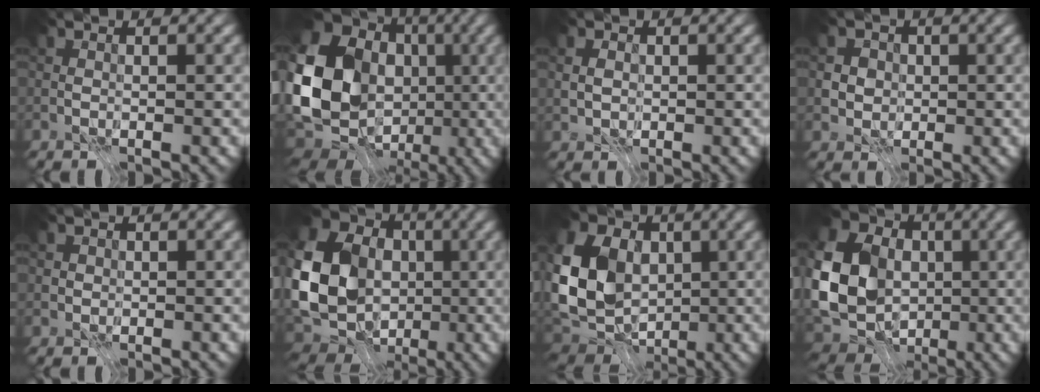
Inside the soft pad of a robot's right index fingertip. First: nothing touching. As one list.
[{"total": 17.7, "force": [-1.1, 14.5, 10.1], "torque": [-0.227, -0.009, -0.012]}, {"total": 1.7, "force": [0.0, 1.5, 1.0], "torque": [-0.023, -0.001, -0.002]}, {"total": 3.5, "force": [0.3, 3.2, 1.4], "torque": [-0.021, 0.010, -0.001]}, {"total": 0.6, "force": [0.0, 0.6, 0.0], "torque": [0.000, -0.002, 0.001]}, {"total": 16.7, "force": [-1.2, 14.2, 8.8], "torque": [-0.208, -0.015, -0.031]}, {"total": 14.2, "force": [0.2, 11.3, 8.6], "torque": [-0.202, 0.009, 0.005]}, {"total": 15.0, "force": [-1.0, 12.5, 8.3], "torque": [-0.214, -0.010, -0.011]}]